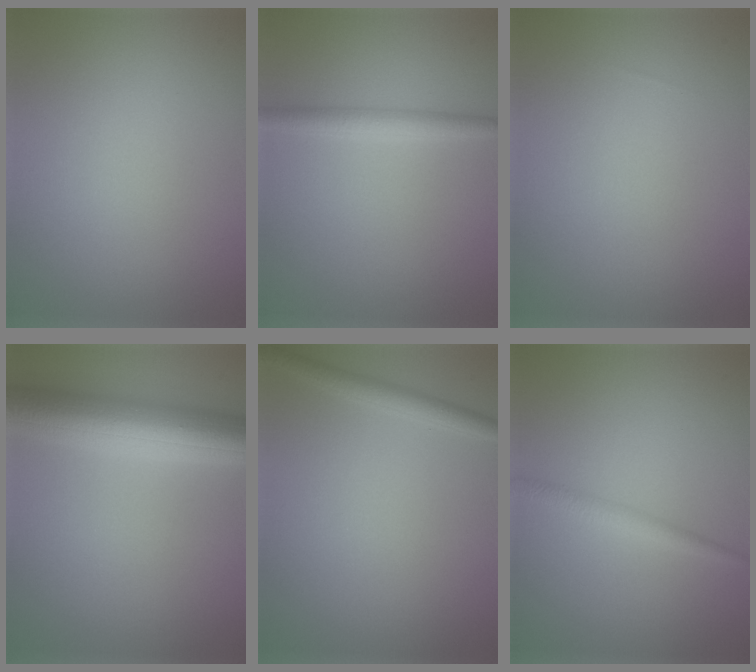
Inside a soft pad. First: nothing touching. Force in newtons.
{"total": 2.3, "press": 2.3, "slide": 0.0}
{"total": 0.0}
{"total": 8.6, "press": 8.6, "slide": 0.3}
{"total": 1.8, "press": 1.8, "slide": 0.1}
{"total": 1.6, "press": 1.6, "slide": 0.1}